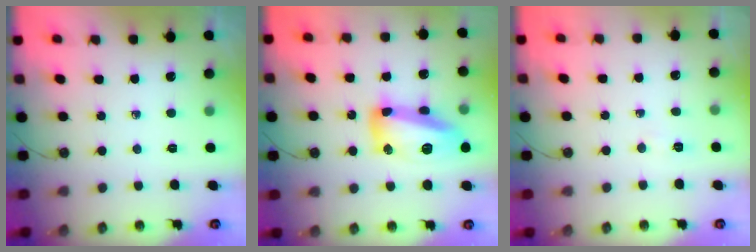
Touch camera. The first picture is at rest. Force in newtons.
{"total": 15.5, "press": 15.5, "slide": 1.1}
{"total": 2.4, "press": 2.3, "slide": 0.7}